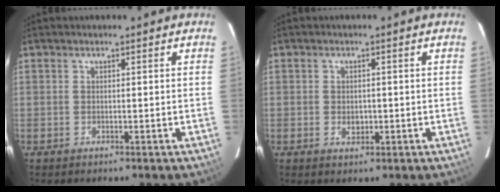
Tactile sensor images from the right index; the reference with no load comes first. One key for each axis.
{"total": 2.3, "fx": -0.5, "fy": 1.8, "fz": 1.4, "tx": -0.022, "ty": 0.001, "tz": -0.006}